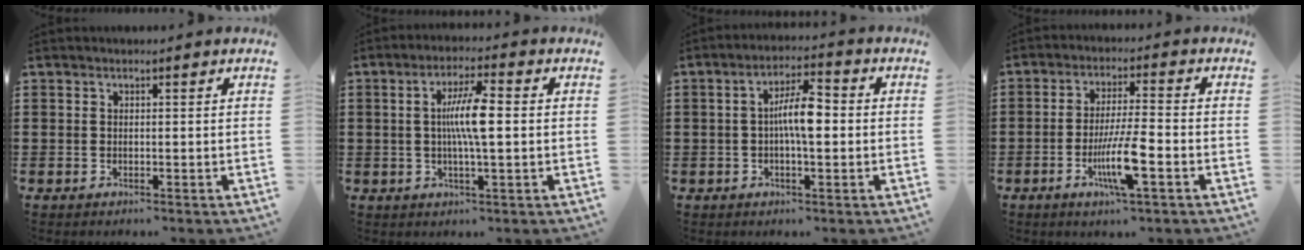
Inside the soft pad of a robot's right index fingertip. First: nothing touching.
{"total": 7.4, "force": [0.4, 1.1, 7.3], "torque": [-0.140, 0.000, -0.001]}
{"total": 6.7, "force": [-0.2, 1.9, 6.4], "torque": [-0.122, 0.007, -0.009]}
{"total": 8.4, "force": [-3.1, 1.1, 7.7], "torque": [-0.150, -0.014, -0.057]}